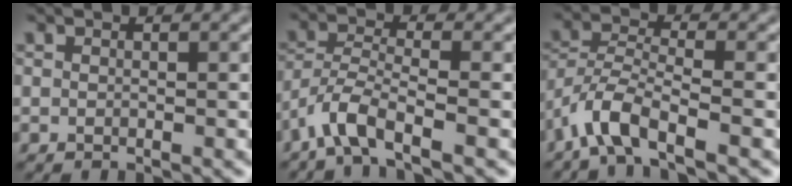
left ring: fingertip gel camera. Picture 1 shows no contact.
{"total": 4.2, "force": [-2.9, 0.9, 2.9], "torque": [-0.059, 0.002, -0.068]}
{"total": 4.9, "force": [-3.3, 1.3, 3.3], "torque": [-0.064, 0.001, -0.074]}